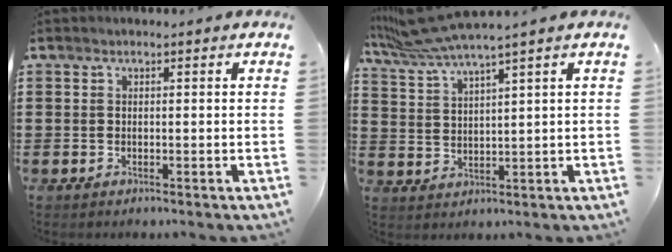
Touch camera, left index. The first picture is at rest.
{"total": 6.5, "force": [5.3, -0.1, 3.8], "torque": [-0.099, -0.020, 0.093]}